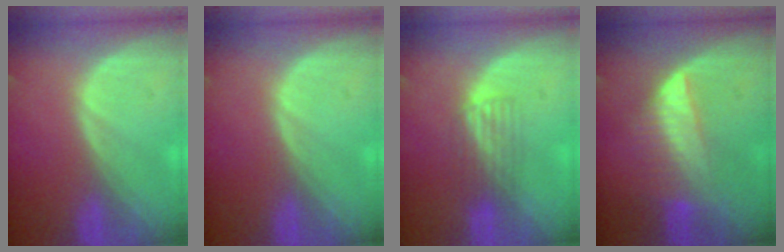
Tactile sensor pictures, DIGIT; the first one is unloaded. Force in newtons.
{"total": 0.0}
{"total": 3.2, "press": 3.0, "slide": 1.2}
{"total": 6.4, "press": 5.9, "slide": 2.5}